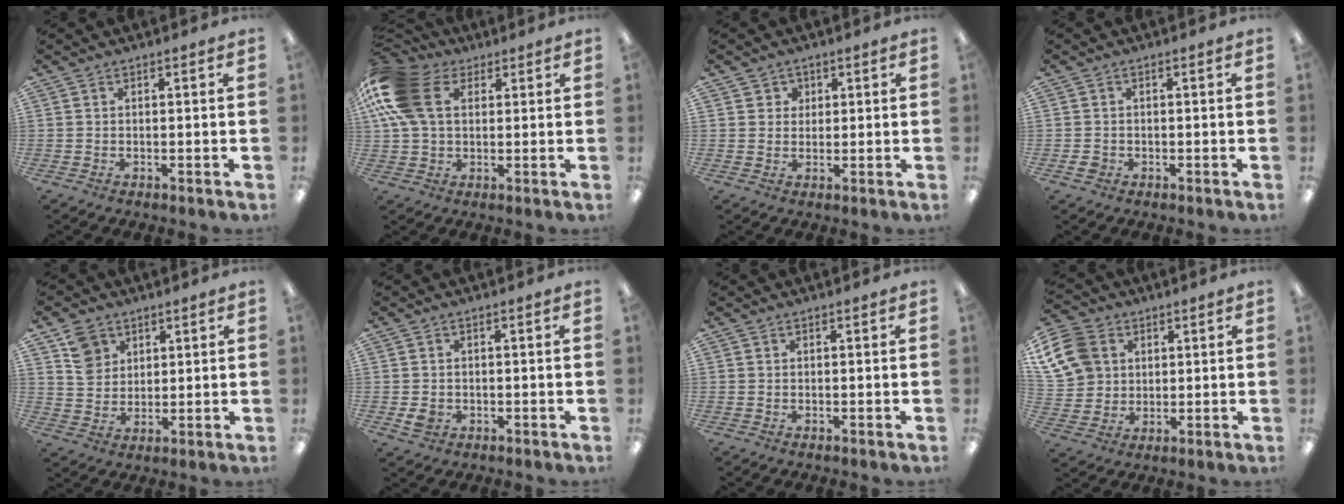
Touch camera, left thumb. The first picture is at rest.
{"total": 17.1, "force": [5.3, 11.6, 11.4], "torque": [-0.268, 0.005, 0.098]}
{"total": 3.2, "force": [1.4, 2.9, 0.0], "torque": [0.005, 0.000, 0.021]}
{"total": 2.0, "force": [-0.7, 1.7, 0.6], "torque": [-0.008, 0.005, -0.015]}
{"total": 7.3, "force": [4.1, 5.8, 1.7], "torque": [-0.033, -0.004, 0.078]}
{"total": 3.2, "force": [-0.8, 2.8, 1.4], "torque": [-0.020, -0.001, -0.015]}
{"total": 0.0}
{"total": 12.5, "force": [5.0, 10.1, 5.3], "torque": [-0.114, 0.000, 0.102]}